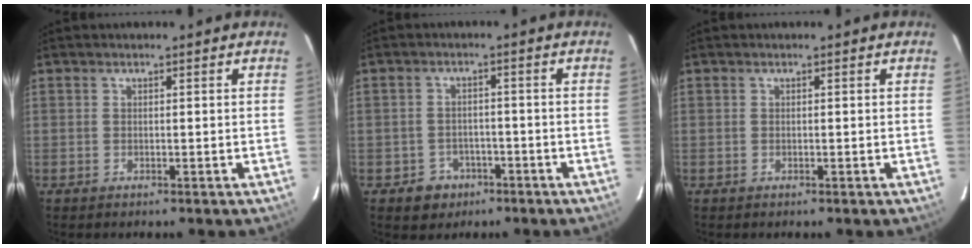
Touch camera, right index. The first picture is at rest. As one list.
[{"total": 5.2, "force": [-2.8, 4.3, 0.9], "torque": [-0.034, 0.013, -0.030]}, {"total": 0.0}]